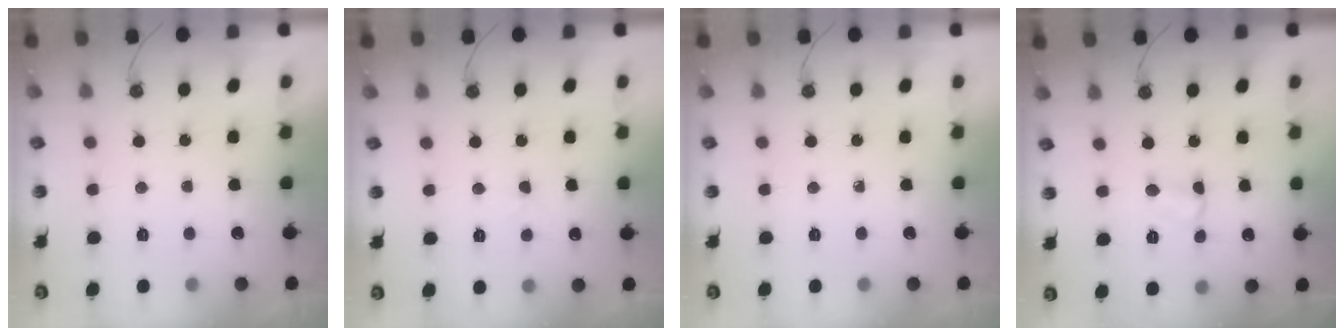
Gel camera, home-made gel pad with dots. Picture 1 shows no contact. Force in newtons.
{"total": 4.3, "press": 2.7, "slide": 3.4}
{"total": 0.0}
{"total": 2.2, "press": 2.2, "slide": 0.4}